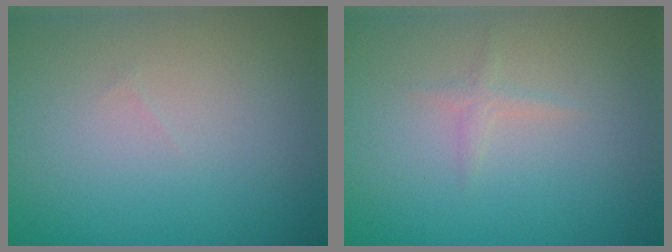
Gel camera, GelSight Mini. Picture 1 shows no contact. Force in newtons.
{"total": 0.8, "press": 0.8, "slide": 0.1}